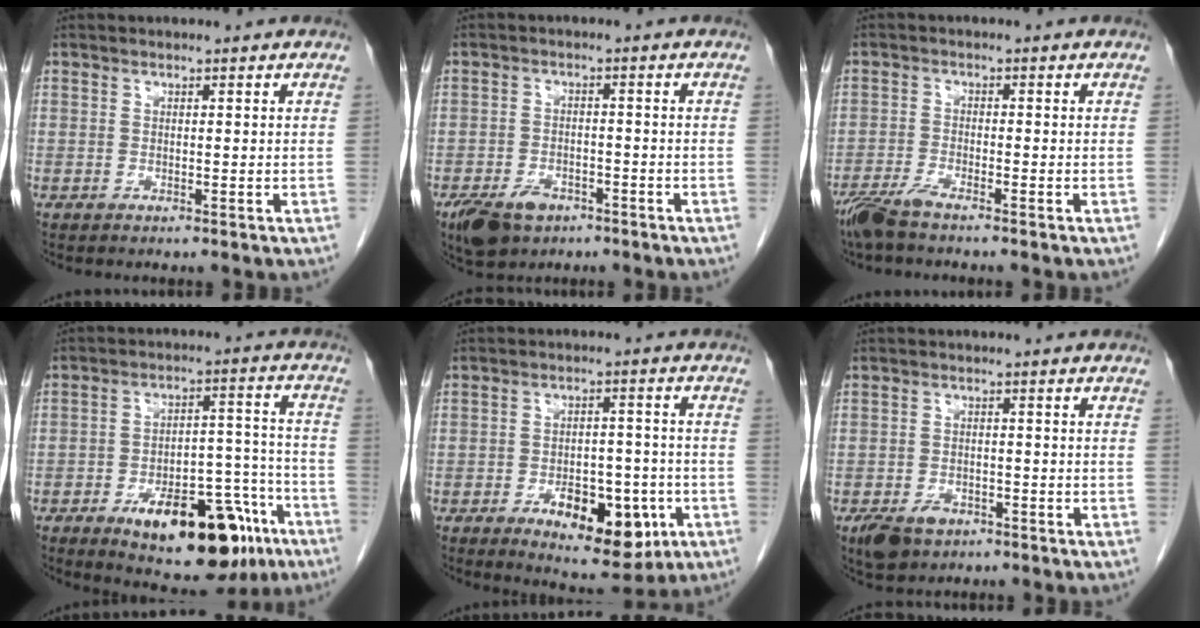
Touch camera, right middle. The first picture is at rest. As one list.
[{"total": 6.7, "force": [-4.2, 3.9, 3.4], "torque": [-0.062, -0.003, -0.066]}, {"total": 4.1, "force": [-3.4, 0.3, 2.3], "torque": [-0.052, -0.012, -0.071]}, {"total": 18.6, "force": [-10.6, 7.2, 13.5], "torque": [-0.142, 0.023, -0.146]}, {"total": 11.2, "force": [-4.7, 5.1, 8.8], "torque": [-0.115, 0.002, -0.058]}, {"total": 4.9, "force": [-3.0, 3.0, 2.4], "torque": [-0.043, -0.002, -0.043]}]